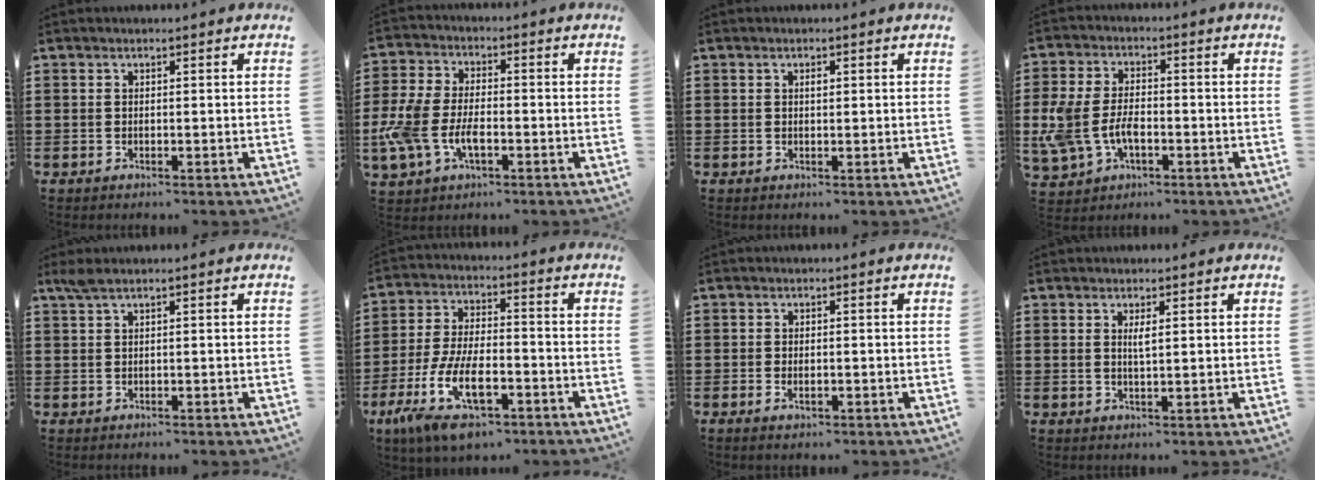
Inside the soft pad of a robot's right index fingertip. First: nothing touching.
{"total": 7.4, "force": [-2.6, 4.1, 5.6], "torque": [-0.154, -0.006, -0.059]}
{"total": 0.7, "force": [0.2, 0.3, 0.6], "torque": [-0.013, 0.000, 0.003]}
{"total": 7.1, "force": [-1.8, 4.4, 5.2], "torque": [-0.144, -0.004, -0.044]}
{"total": 1.0, "force": [0.4, 0.2, 0.9], "torque": [-0.019, -0.001, 0.007]}
{"total": 11.8, "force": [-6.4, 4.7, 8.8], "torque": [-0.198, 0.000, -0.123]}
{"total": 1.6, "force": [-0.6, 0.6, 1.4], "torque": [-0.027, -0.002, -0.011]}
{"total": 1.6, "force": [0.5, 0.2, 1.5], "torque": [-0.029, 0.001, 0.007]}